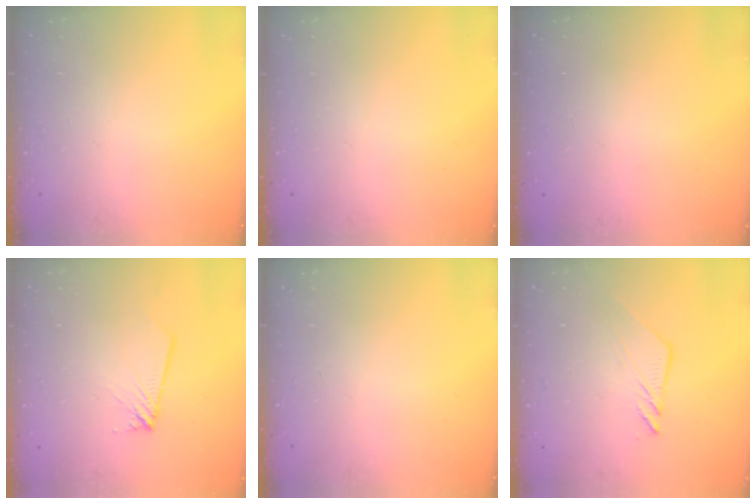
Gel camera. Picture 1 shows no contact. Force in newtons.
{"total": 0.0}
{"total": 0.0}
{"total": 2.0, "press": 2.0, "slide": 0.1}
{"total": 0.0}
{"total": 6.9, "press": 6.8, "slide": 0.3}